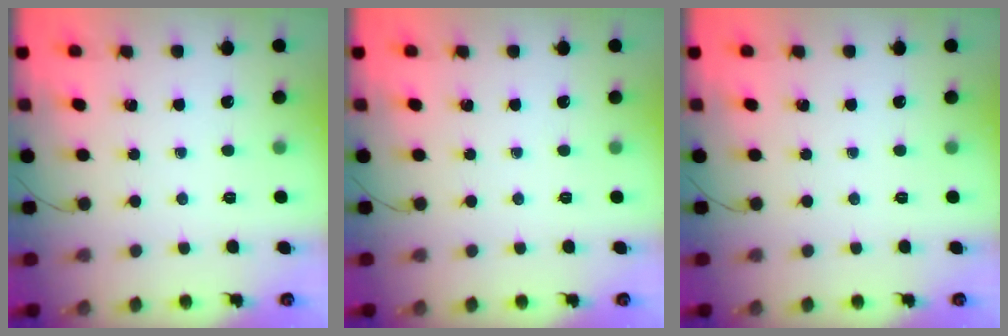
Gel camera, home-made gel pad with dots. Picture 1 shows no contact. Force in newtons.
{"total": 0.0}
{"total": 0.0}